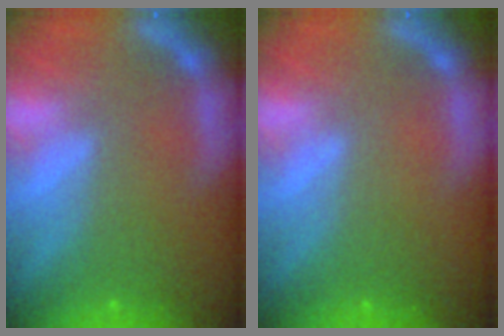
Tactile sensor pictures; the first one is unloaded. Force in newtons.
{"total": 0.0}